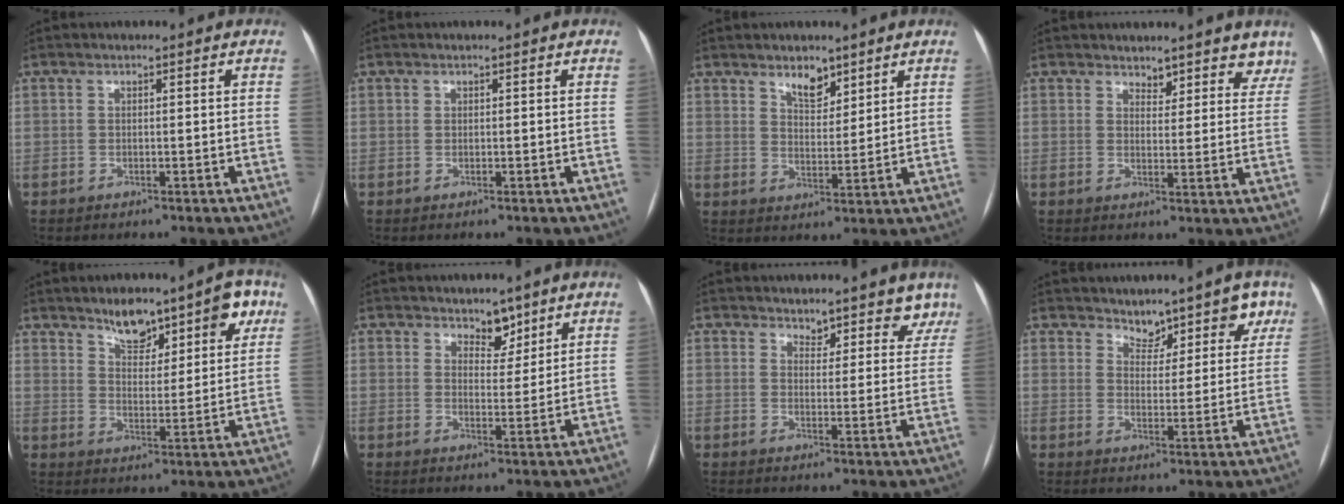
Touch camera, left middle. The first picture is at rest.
{"total": 0.0}
{"total": 4.6, "force": [3.5, 2.1, 2.2], "torque": [-0.035, -0.004, 0.063]}
{"total": 7.1, "force": [6.4, 3.0, 0.8], "torque": [0.028, -0.007, 0.063]}
{"total": 10.7, "force": [7.4, 4.0, 6.7], "torque": [-0.075, 0.009, 0.113]}
{"total": 3.7, "force": [3.0, 1.9, 0.9], "torque": [-0.005, -0.002, 0.050]}
{"total": 7.9, "force": [7.2, 3.2, 0.5], "torque": [0.033, -0.002, 0.069]}
{"total": 7.5, "force": [6.4, 3.7, 1.4], "torque": [0.008, 0.003, 0.085]}